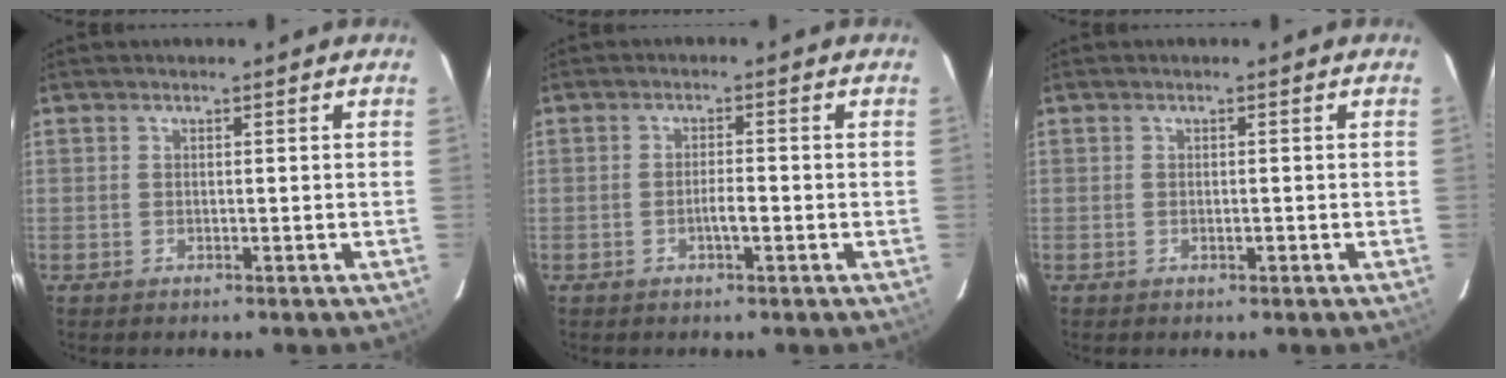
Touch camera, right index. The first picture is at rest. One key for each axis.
{"total": 2.3, "fx": -0.9, "fy": 0.3, "fz": 2.1, "tx": -0.035, "ty": 0.002, "tz": -0.016}
{"total": 0.5, "fx": -0.2, "fy": 0.1, "fz": 0.5, "tx": -0.010, "ty": 0.000, "tz": -0.001}